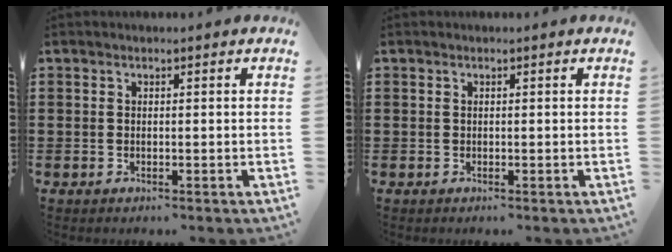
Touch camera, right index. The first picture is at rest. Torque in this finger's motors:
{"motor_torque": [-0.09, 0.21, -0.02, -0.01]}